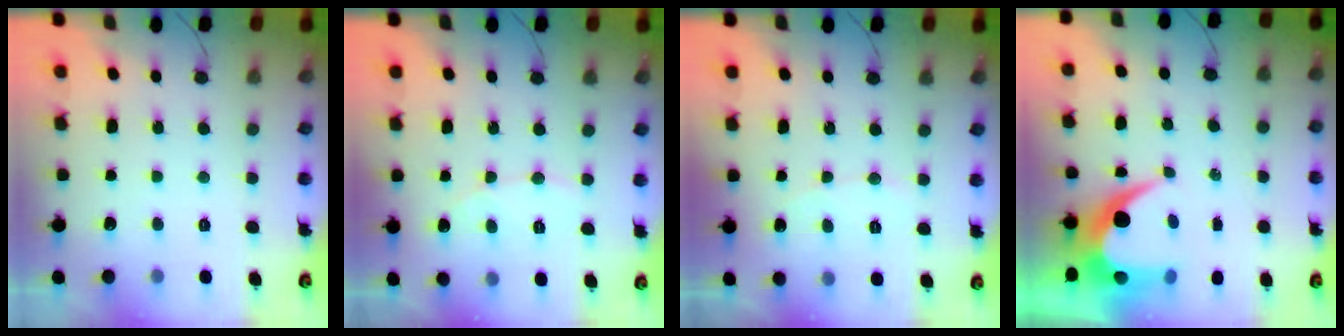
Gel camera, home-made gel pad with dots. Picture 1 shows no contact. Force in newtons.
{"total": 4.9, "press": 4.9, "slide": 0.4}
{"total": 3.0, "press": 2.9, "slide": 0.3}
{"total": 8.2, "press": 8.1, "slide": 0.5}